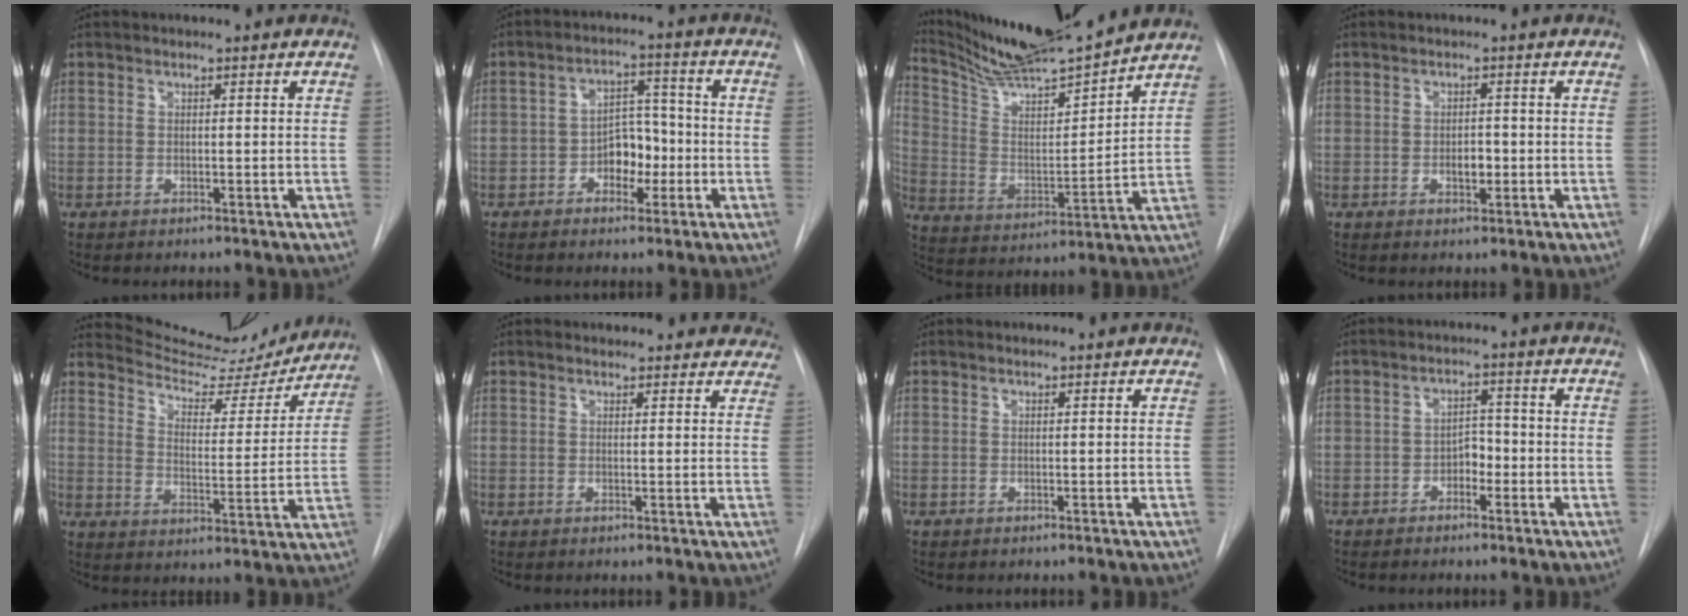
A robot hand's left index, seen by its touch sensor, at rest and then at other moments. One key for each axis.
{"total": 5.9, "fx": -2.3, "fy": 3.6, "fz": 4.0, "tx": -0.058, "ty": 0.016, "tz": -0.037}
{"total": 17.2, "fx": 15.8, "fy": 0.4, "fz": 6.7, "tx": -0.124, "ty": -0.009, "tz": 0.274}
{"total": 1.9, "fx": -0.8, "fy": 1.0, "fz": 1.4, "tx": -0.021, "ty": -0.001, "tz": -0.009}
{"total": 15.3, "fx": 15.0, "fy": 2.5, "fz": 2.2, "tx": -0.027, "ty": -0.035, "tz": 0.199}
{"total": 11.8, "fx": 11.0, "fy": 3.9, "fz": 1.8, "tx": 0.011, "ty": 0.000, "tz": 0.104}
{"total": 0.0}
{"total": 5.1, "fx": -2.5, "fy": 3.0, "fz": 3.2, "tx": -0.047, "ty": 0.016, "tz": -0.044}